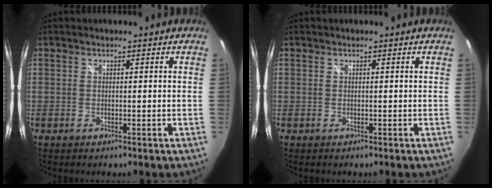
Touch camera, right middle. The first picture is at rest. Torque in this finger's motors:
{"motor_torque": [0.00, -0.02, 0.00, 0.00]}